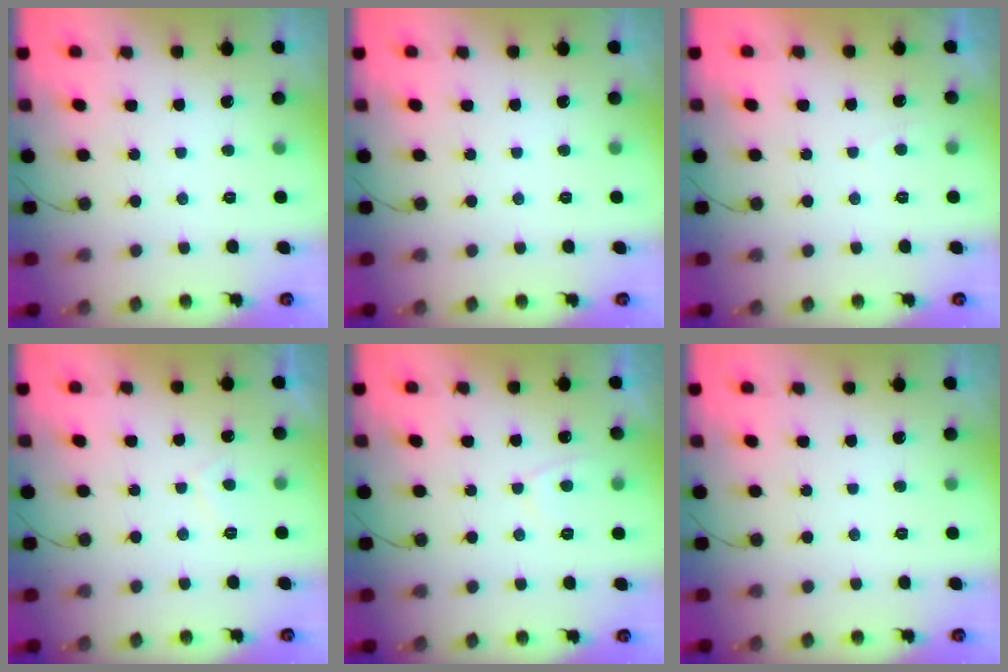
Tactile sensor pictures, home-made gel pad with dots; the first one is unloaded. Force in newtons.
{"total": 0.0}
{"total": 0.5, "press": 0.1, "slide": 0.5}
{"total": 1.7, "press": 1.5, "slide": 0.7}
{"total": 2.0, "press": 1.9, "slide": 0.6}
{"total": 0.0}